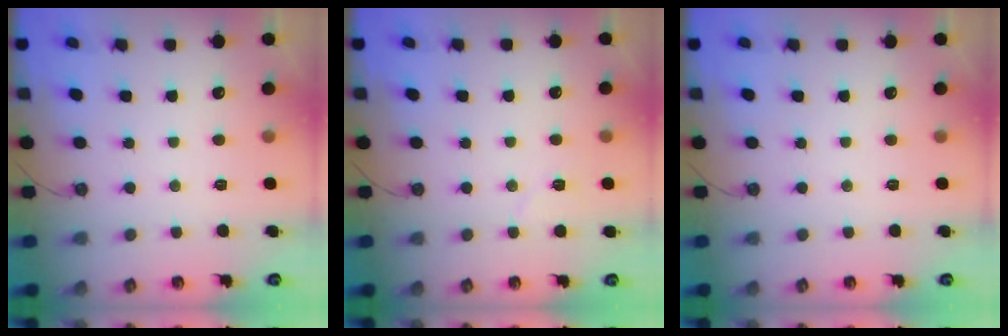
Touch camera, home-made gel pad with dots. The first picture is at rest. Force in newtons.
{"total": 5.3, "press": 5.1, "slide": 1.4}
{"total": 0.0}